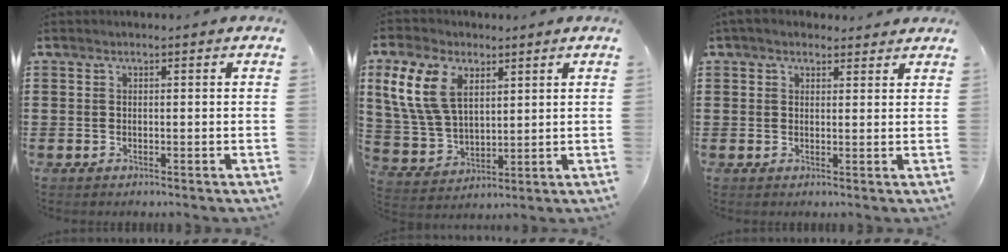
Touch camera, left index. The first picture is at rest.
{"total": 10.3, "force": [4.7, 6.4, 6.6], "torque": [-0.175, 0.009, 0.084]}
{"total": 3.6, "force": [3.2, 1.2, 1.2], "torque": [-0.032, -0.002, 0.061]}